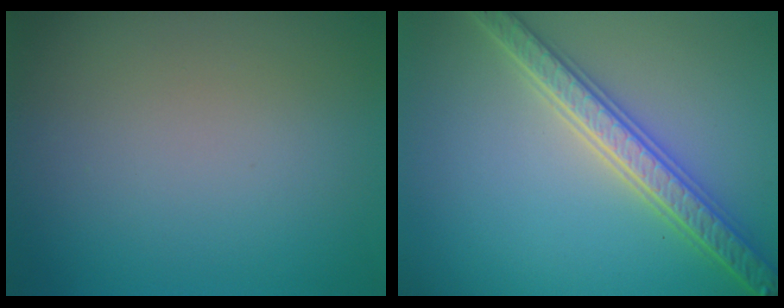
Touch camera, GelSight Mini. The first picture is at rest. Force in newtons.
{"total": 5.2, "press": 5.1, "slide": 1.1}